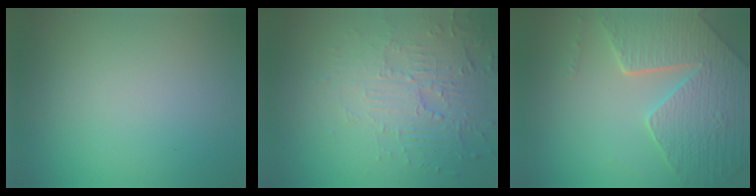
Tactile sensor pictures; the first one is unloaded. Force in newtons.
{"total": 5.9, "press": 3.8, "slide": 4.5}
{"total": 8.0, "press": 5.8, "slide": 5.5}